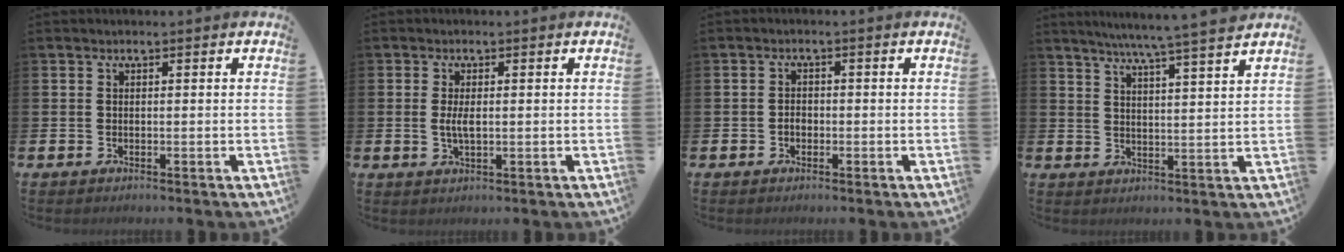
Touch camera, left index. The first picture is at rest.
{"total": 2.6, "force": [0.2, 1.1, 2.4], "torque": [-0.047, 0.003, 0.002]}
{"total": 1.4, "force": [-0.5, 1.1, 0.8], "torque": [-0.016, 0.006, -0.010]}
{"total": 6.4, "force": [5.9, -0.9, 2.2], "torque": [-0.046, -0.038, 0.100]}